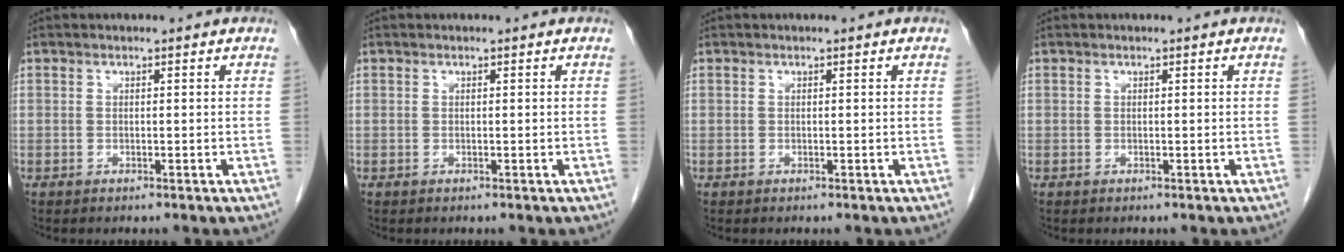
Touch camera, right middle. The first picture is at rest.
{"total": 0.0}
{"total": 0.0}
{"total": 0.0}